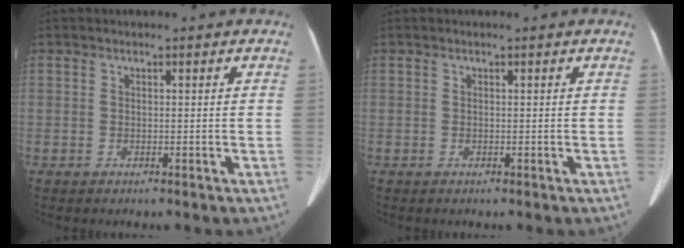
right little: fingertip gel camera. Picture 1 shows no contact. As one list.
[{"total": 0.0}]